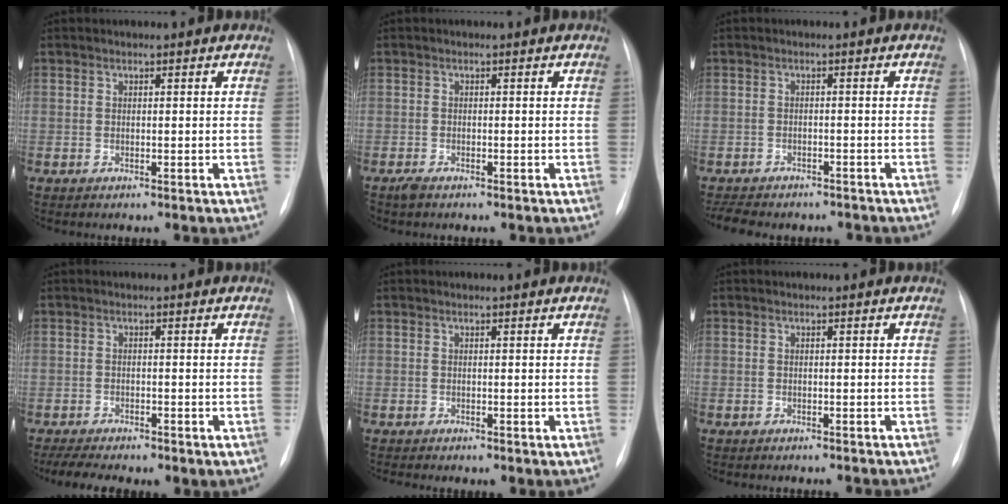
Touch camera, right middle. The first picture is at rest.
{"total": 1.1, "force": [-0.9, 0.3, 0.5], "torque": [-0.015, -0.002, -0.014]}
{"total": 9.7, "force": [-8.3, 3.5, 3.5], "torque": [-0.071, 0.000, -0.106]}
{"total": 7.6, "force": [-4.9, 3.0, 4.9], "torque": [-0.091, -0.010, -0.071]}
{"total": 1.0, "force": [-0.2, 0.5, 0.8], "torque": [-0.017, -0.006, -0.003]}
{"total": 0.5, "force": [-0.4, 0.4, 0.0], "torque": [-0.006, 0.002, -0.006]}